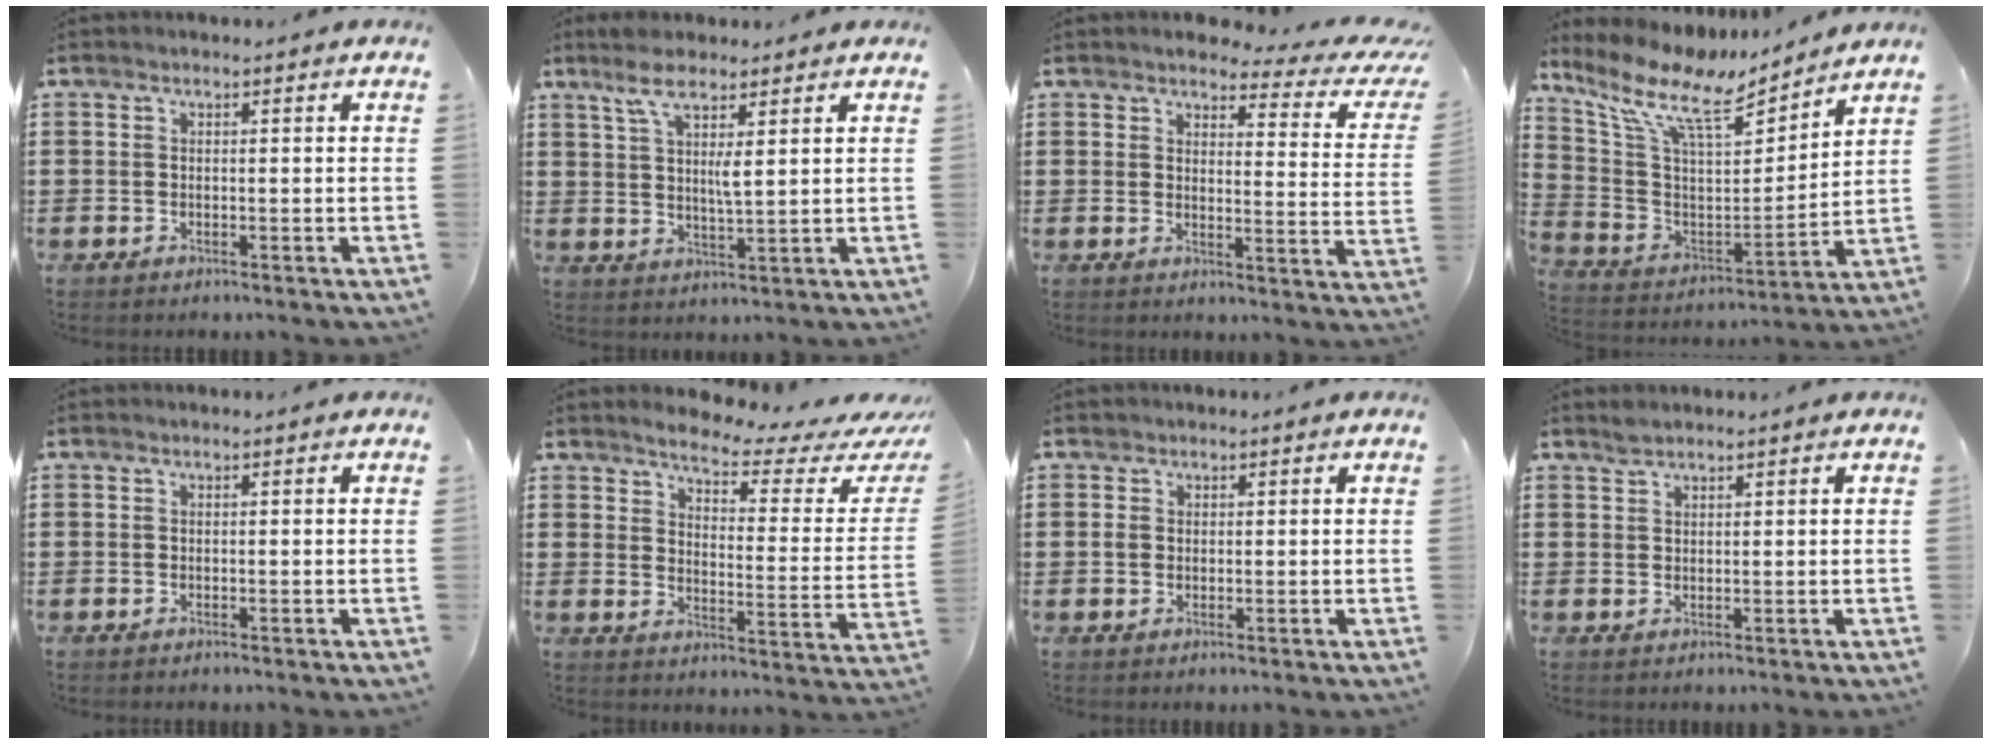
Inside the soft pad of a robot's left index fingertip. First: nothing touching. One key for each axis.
{"total": 6.8, "fx": 3.9, "fy": 1.7, "fz": 5.3, "tx": -0.106, "ty": -0.005, "tz": 0.065}
{"total": 4.0, "fx": 3.4, "fy": 0.6, "fz": 1.9, "tx": -0.046, "ty": -0.021, "tz": 0.055}
{"total": 10.7, "fx": 7.8, "fy": 3.5, "fz": 6.4, "tx": -0.159, "ty": -0.043, "tz": 0.129}
{"total": 0.0}
{"total": 4.3, "fx": 3.9, "fy": 0.3, "fz": 1.9, "tx": -0.045, "ty": -0.034, "tz": 0.056}
{"total": 1.2, "fx": 0.3, "fy": 1.1, "fz": 0.4, "tx": -0.010, "ty": 0.007, "tz": 0.006}
{"total": 1.4, "fx": 1.3, "fy": 0.3, "fz": 0.3, "tx": -0.009, "ty": 0.001, "tz": 0.024}